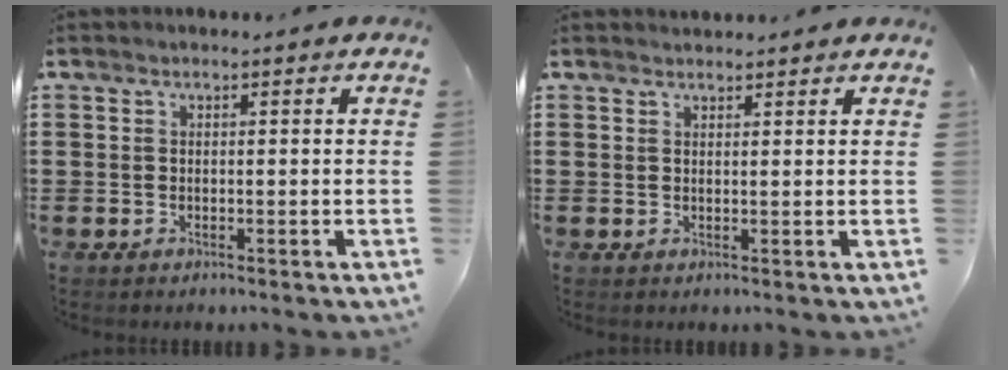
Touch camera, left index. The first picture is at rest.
{"total": 1.2, "force": [1.2, 0.1, 0.0], "torque": [-0.003, -0.001, 0.023]}